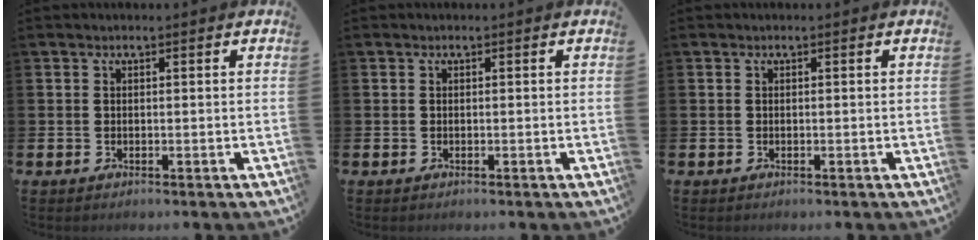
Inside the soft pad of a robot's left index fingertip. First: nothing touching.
{"total": 0.0}
{"total": 0.0}